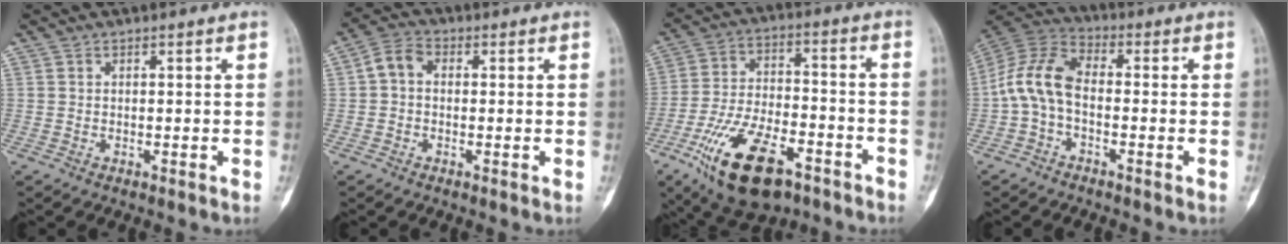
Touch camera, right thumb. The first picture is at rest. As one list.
[{"total": 4.5, "force": [0.2, 3.4, 3.0], "torque": [-0.050, 0.013, -0.008]}, {"total": 18.8, "force": [-10.1, 8.8, 13.2], "torque": [-0.241, 0.048, -0.166]}, {"total": 9.6, "force": [-1.6, 5.6, 7.7], "torque": [-0.156, 0.032, -0.046]}]